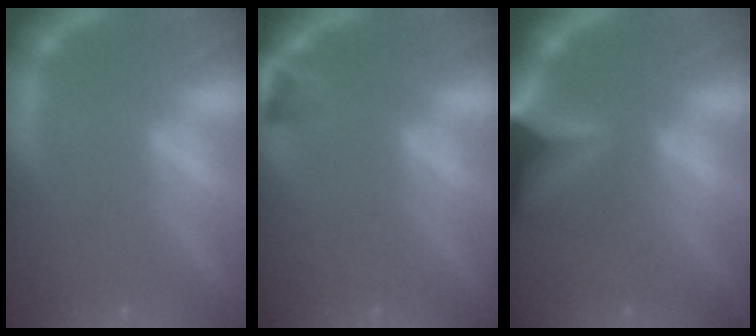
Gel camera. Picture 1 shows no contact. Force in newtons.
{"total": 1.9}
{"total": 9.0}